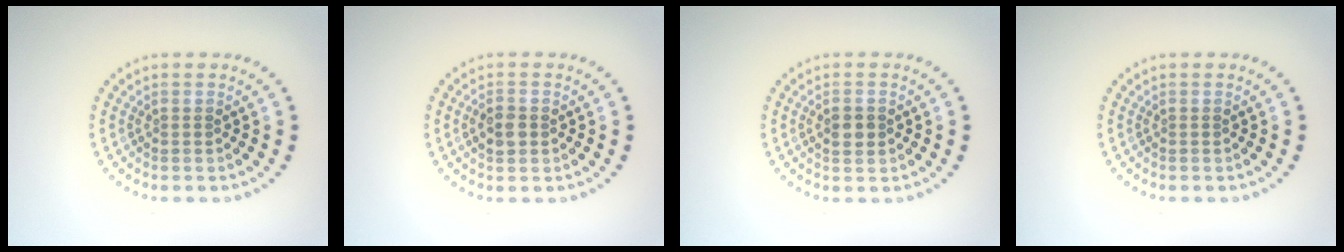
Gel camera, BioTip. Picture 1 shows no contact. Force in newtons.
{"total": 1.8, "press": 1.8, "slide": 0.3}
{"total": 1.7, "press": 1.7, "slide": 0.1}
{"total": 0.0}